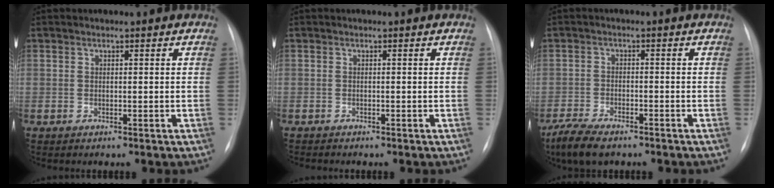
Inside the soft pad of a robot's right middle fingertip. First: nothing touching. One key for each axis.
{"total": 0.6, "fx": -0.6, "fy": 0.1, "fz": 0.1, "tx": -0.005, "ty": -0.001, "tz": -0.011}
{"total": 6.7, "fx": -5.1, "fy": 2.1, "fz": 3.8, "tx": -0.073, "ty": -0.013, "tz": -0.089}